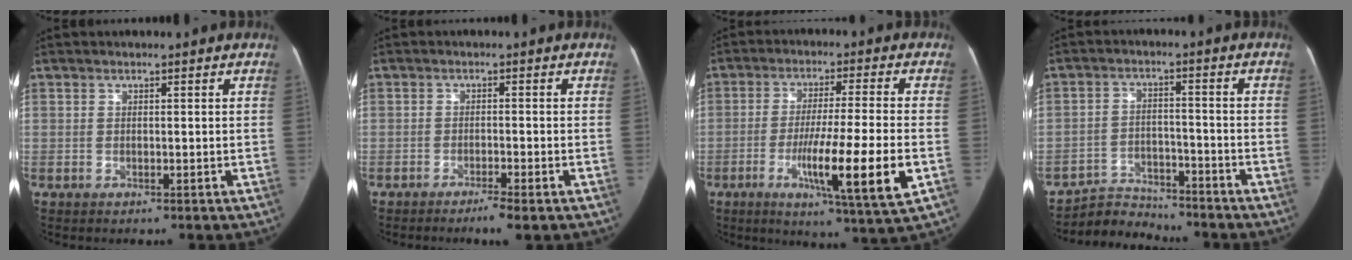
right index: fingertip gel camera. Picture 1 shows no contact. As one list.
[{"total": 3.0, "force": [-2.1, -0.2, 2.1], "torque": [-0.036, -0.006, -0.036]}, {"total": 14.5, "force": [-4.2, -0.6, 13.8], "torque": [-0.240, -0.033, -0.071]}, {"total": 6.3, "force": [-5.9, 1.5, -1.3], "torque": [0.022, 0.014, -0.100]}]